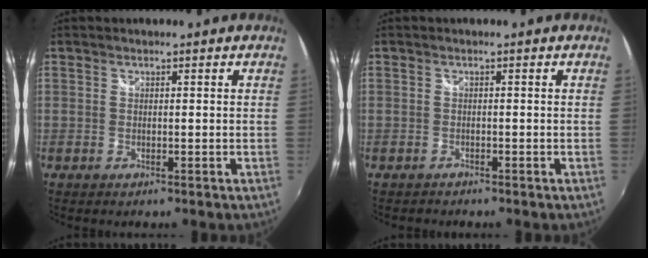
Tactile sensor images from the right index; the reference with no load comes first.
{"total": 0.8, "force": [-0.7, 0.2, -0.1], "torque": [-0.004, 0.000, -0.014]}